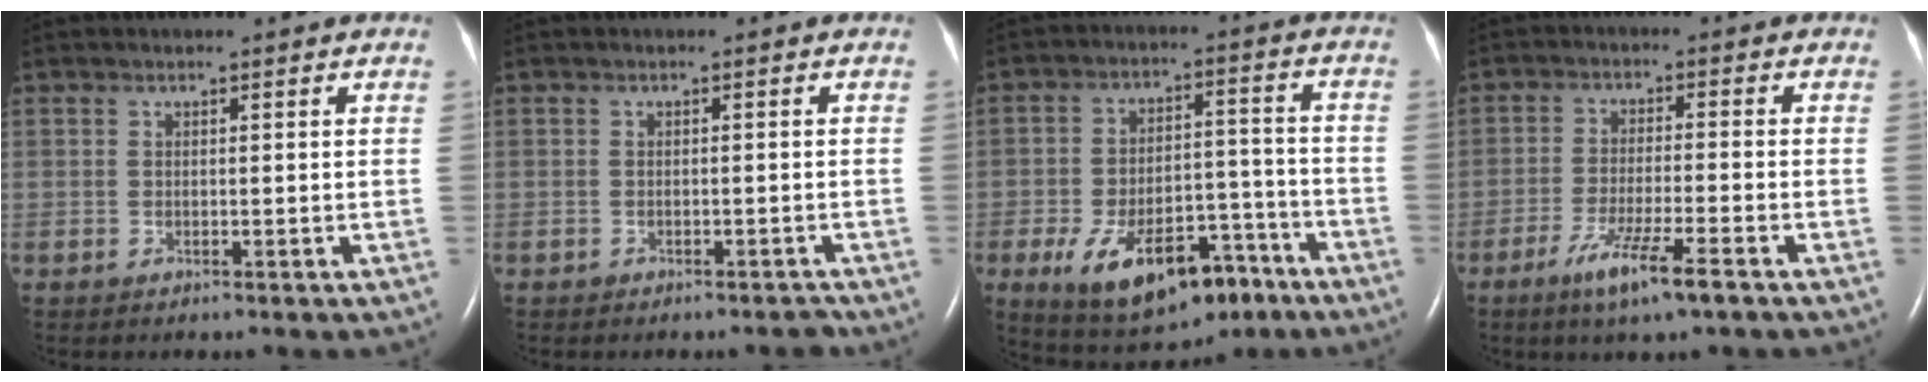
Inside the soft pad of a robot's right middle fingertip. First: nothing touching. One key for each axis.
{"total": 1.2, "fx": -1.0, "fy": 0.6, "fz": 0.0, "tx": 0.006, "ty": 0.003, "tz": -0.016}
{"total": 15.5, "fx": -8.8, "fy": 7.3, "fz": 10.4, "tx": -0.164, "ty": 0.014, "tz": -0.126}
{"total": 7.5, "fx": -4.5, "fy": 0.1, "fz": 6.0, "tx": -0.114, "ty": -0.016, "tz": -0.081}